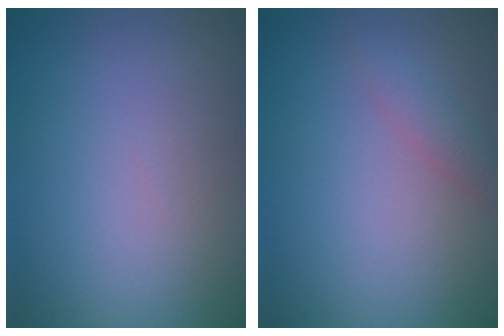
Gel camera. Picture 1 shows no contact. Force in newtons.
{"total": 1.5, "press": 1.5, "slide": 0.0}